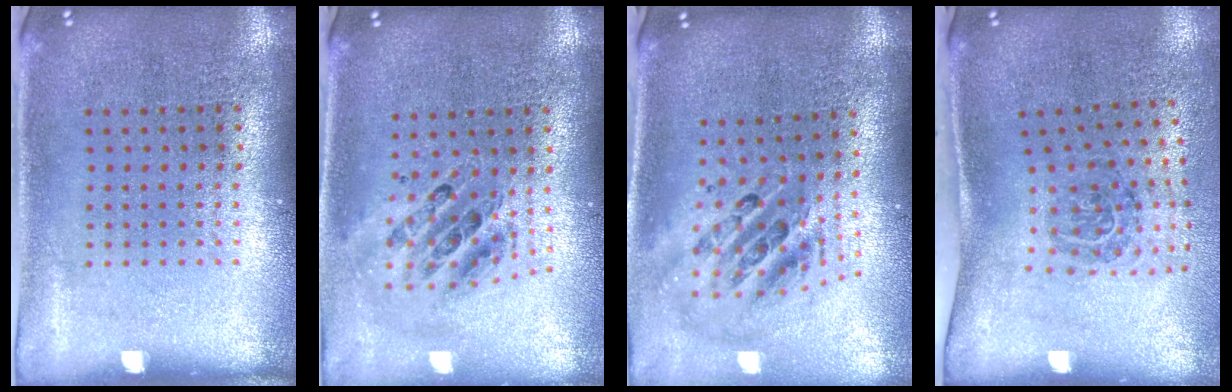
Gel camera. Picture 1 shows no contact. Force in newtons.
{"total": 0.9, "press": 0.9, "slide": 0.1}
{"total": 2.5, "press": 1.7, "slide": 1.8}
{"total": 2.0, "press": 1.2, "slide": 1.5}